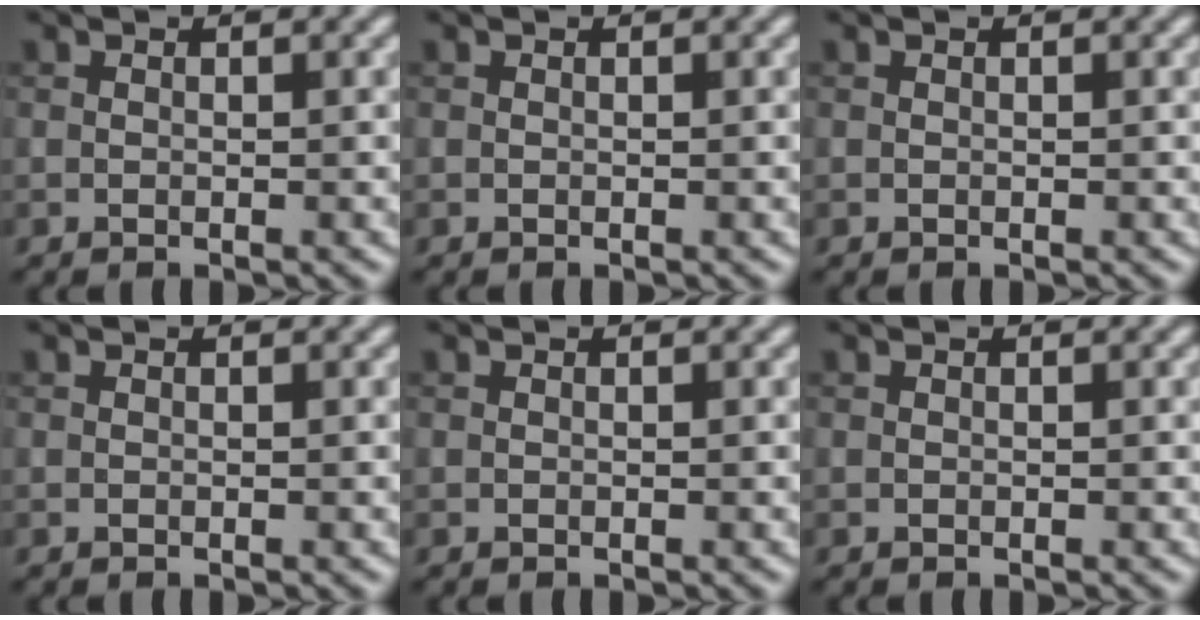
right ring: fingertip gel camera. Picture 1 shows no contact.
{"total": 0.0}
{"total": 0.0}
{"total": 0.0}
{"total": 0.0}
{"total": 0.0}